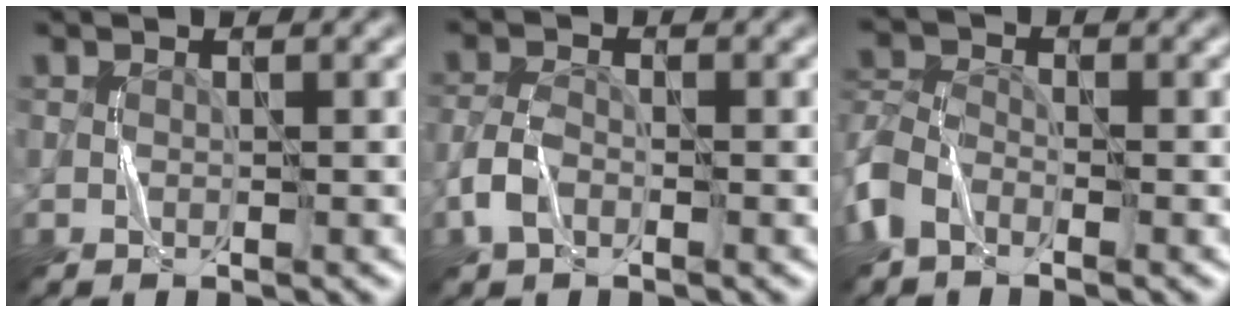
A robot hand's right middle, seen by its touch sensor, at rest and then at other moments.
{"total": 2.5, "force": [-1.3, 1.4, 1.6], "torque": [-0.034, 0.004, -0.032]}
{"total": 4.1, "force": [-2.6, 2.2, 2.3], "torque": [-0.055, 0.001, -0.070]}